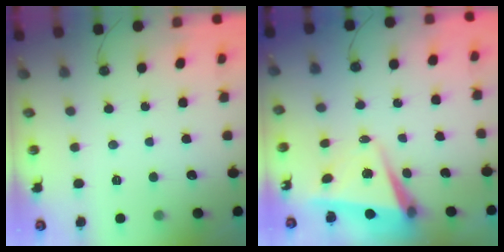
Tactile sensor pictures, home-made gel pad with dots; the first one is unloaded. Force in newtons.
{"total": 5.7, "press": 5.6, "slide": 0.7}